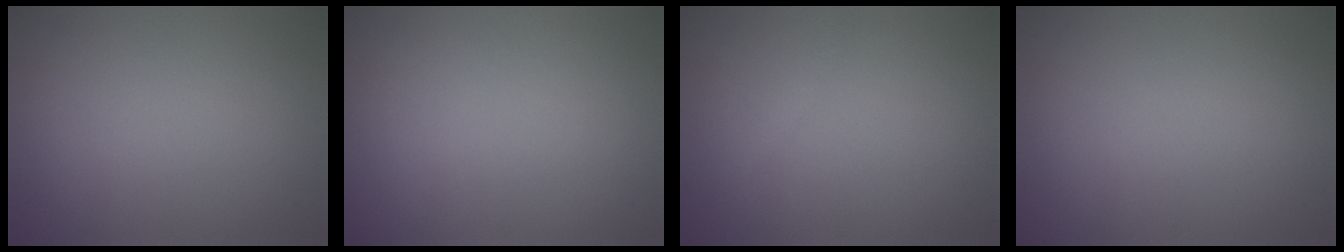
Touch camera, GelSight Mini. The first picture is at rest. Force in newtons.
{"total": 0.0}
{"total": 0.7, "press": 0.7, "slide": 0.0}
{"total": 0.0}